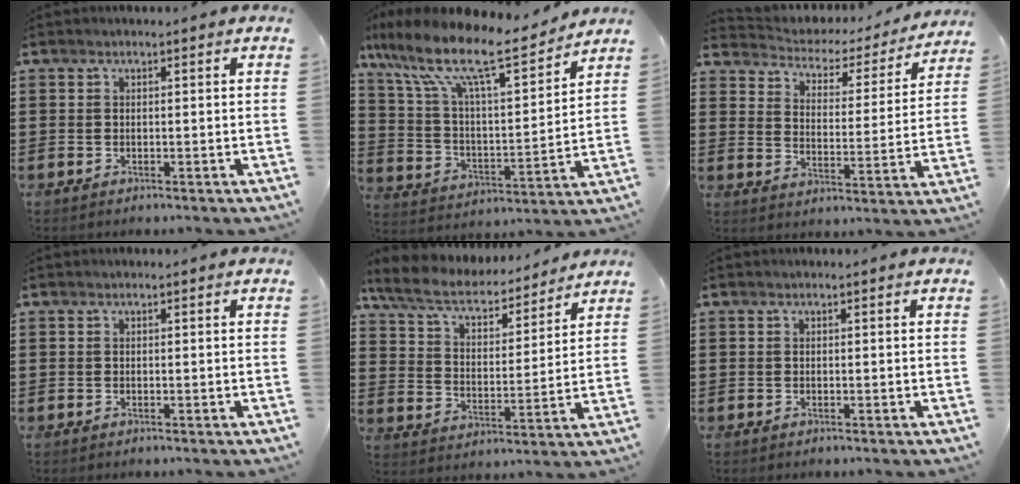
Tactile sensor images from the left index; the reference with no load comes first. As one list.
[{"total": 13.1, "force": [9.8, 2.5, 8.4], "torque": [-0.195, -0.052, 0.165]}, {"total": 3.0, "force": [2.7, 1.2, 0.4], "torque": [-0.030, -0.023, 0.037]}, {"total": 0.0}, {"total": 7.4, "force": [6.3, 1.9, 3.5], "torque": [-0.094, -0.035, 0.107]}, {"total": 0.0}]